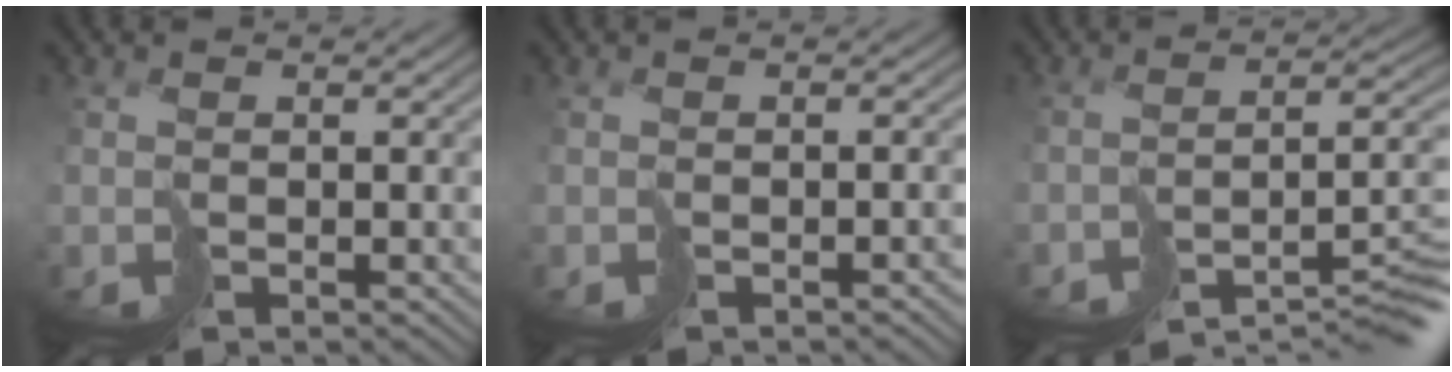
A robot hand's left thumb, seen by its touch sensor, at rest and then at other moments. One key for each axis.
{"total": 2.3, "fx": -1.6, "fy": 0.9, "fz": 1.3, "tx": -0.009, "ty": -0.001, "tz": -0.026}
{"total": 8.6, "fx": -6.6, "fy": 2.1, "fz": 5.0, "tx": -0.083, "ty": -0.017, "tz": -0.089}